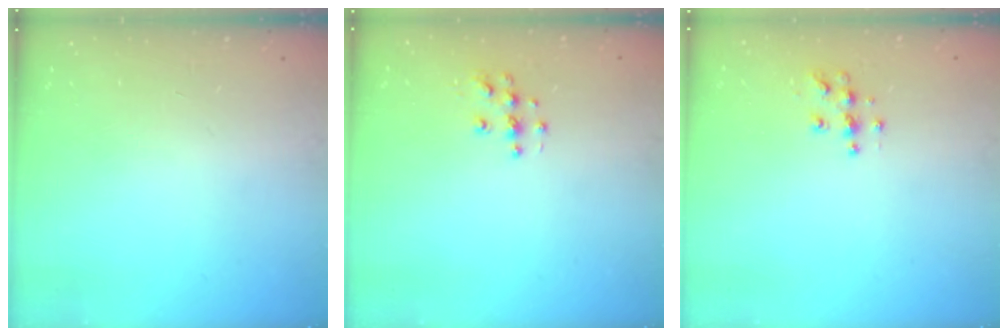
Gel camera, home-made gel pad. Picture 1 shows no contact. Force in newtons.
{"total": 4.8, "press": 4.8, "slide": 0.3}
{"total": 5.4, "press": 5.4, "slide": 0.4}